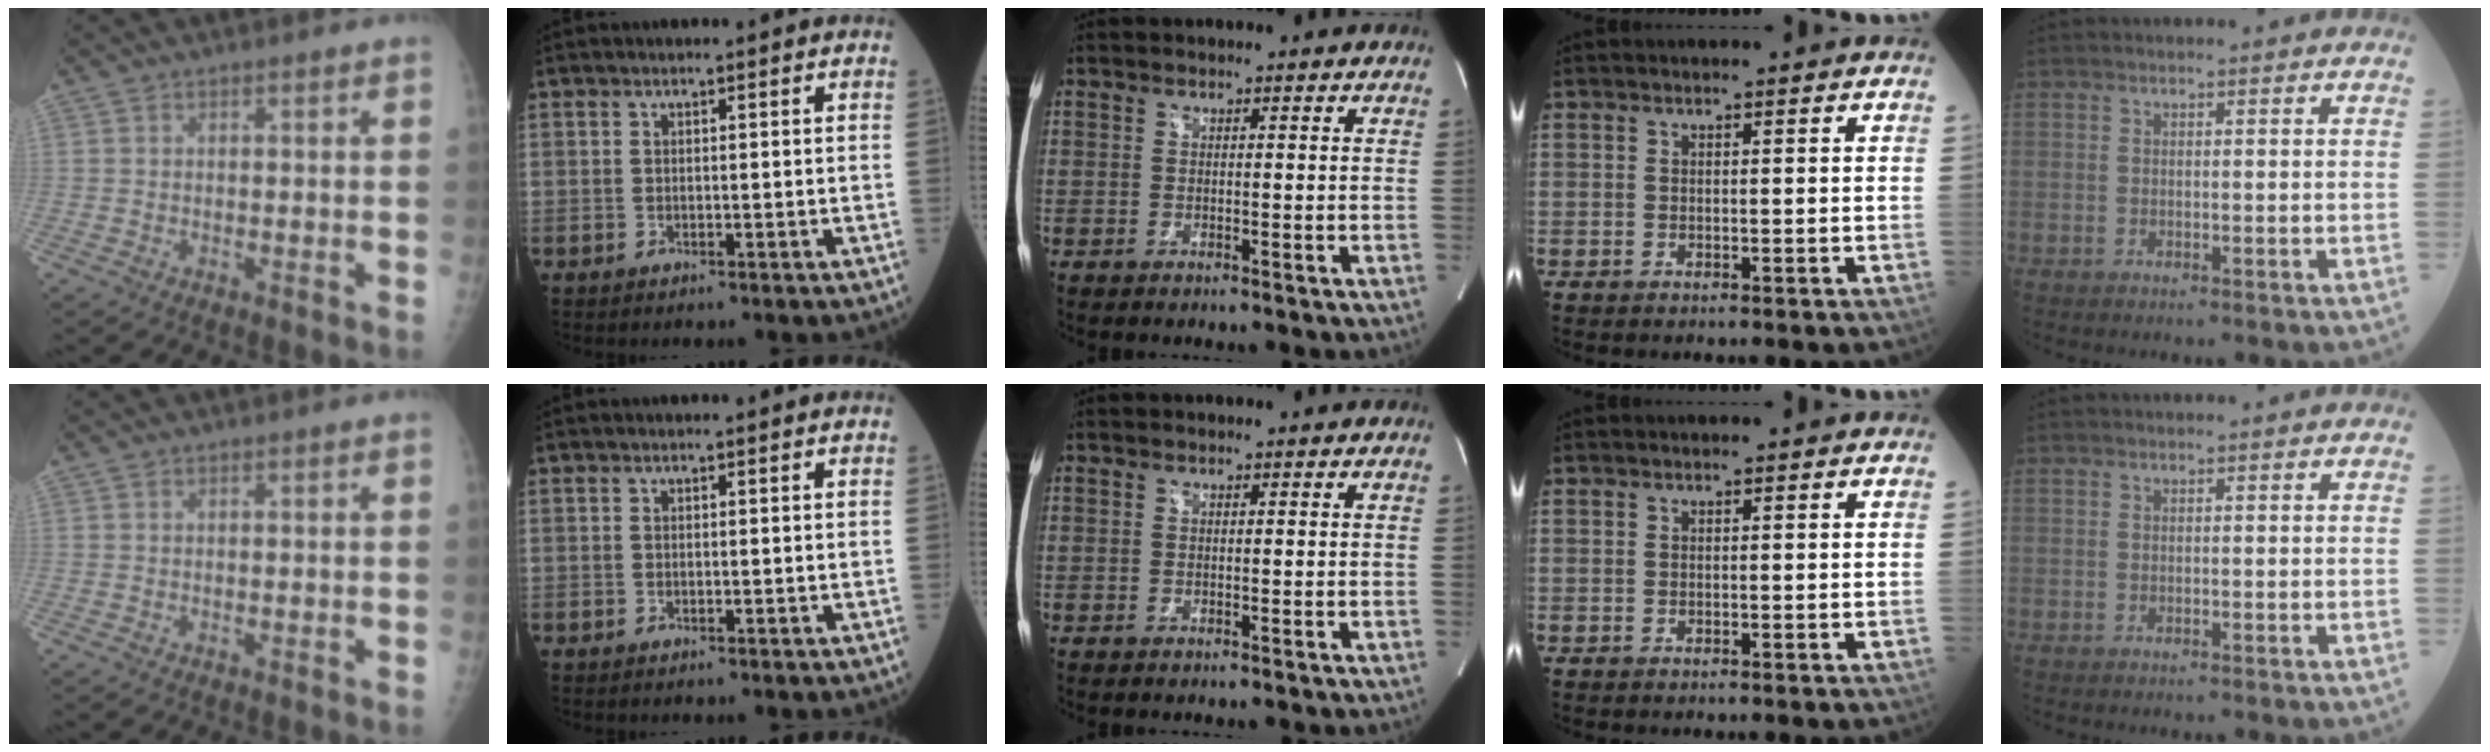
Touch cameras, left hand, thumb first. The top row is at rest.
{}